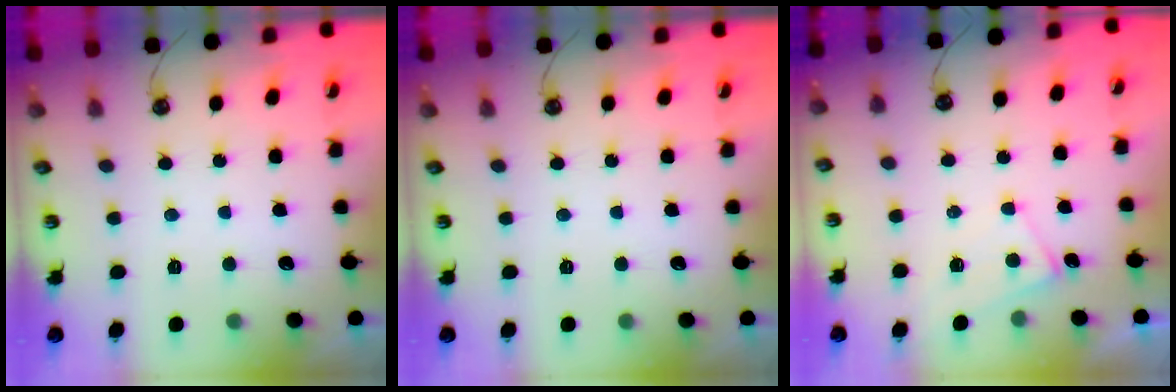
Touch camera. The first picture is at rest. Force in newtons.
{"total": 0.0}
{"total": 2.1, "press": 2.0, "slide": 0.3}